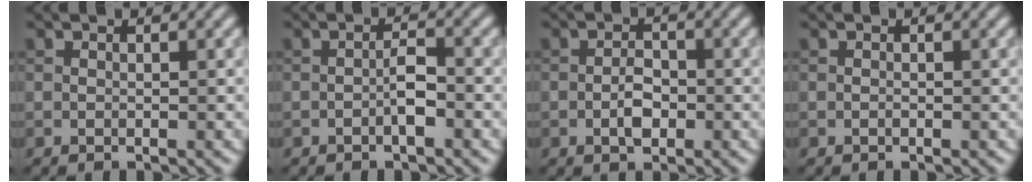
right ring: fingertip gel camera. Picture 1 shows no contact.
{"total": 1.7, "force": [-0.6, 0.4, 1.6], "torque": [-0.029, 0.003, -0.012]}
{"total": 2.3, "force": [-0.7, 1.3, 1.8], "torque": [-0.032, 0.001, -0.015]}
{"total": 0.0}